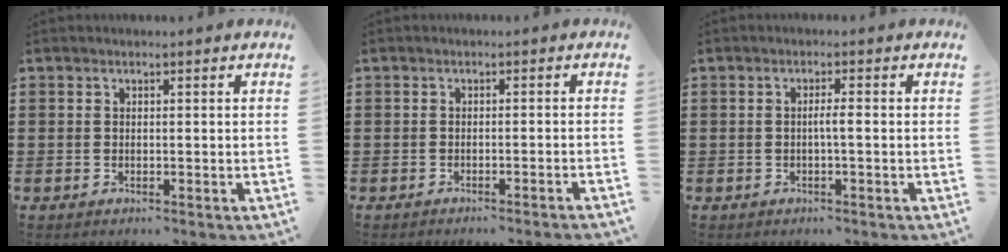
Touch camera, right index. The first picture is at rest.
{"total": 1.4, "force": [-1.2, -0.5, 0.6], "torque": [-0.011, -0.003, -0.023]}
{"total": 1.7, "force": [-0.3, 0.0, 1.7], "torque": [-0.030, -0.001, -0.007]}